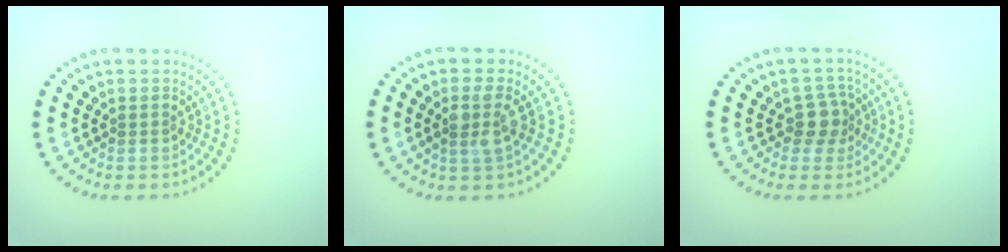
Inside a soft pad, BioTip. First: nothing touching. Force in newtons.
{"total": 2.3, "press": 2.0, "slide": 1.1}
{"total": 2.5, "press": 1.9, "slide": 1.6}